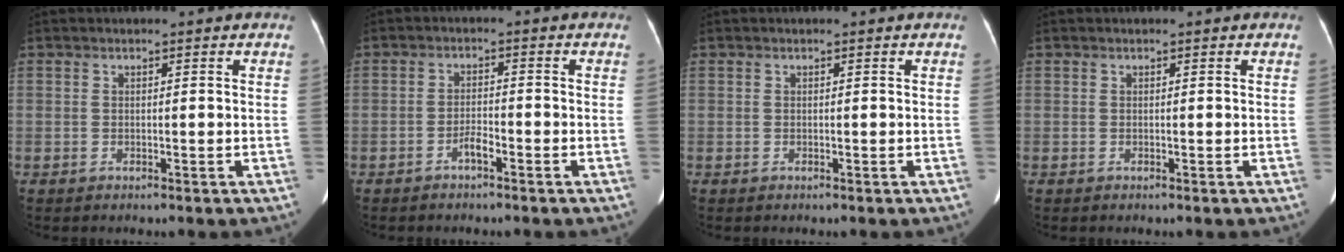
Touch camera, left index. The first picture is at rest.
{"total": 2.2, "force": [-1.6, 0.3, 1.5], "torque": [-0.027, 0.003, -0.030]}
{"total": 0.0}
{"total": 0.0}